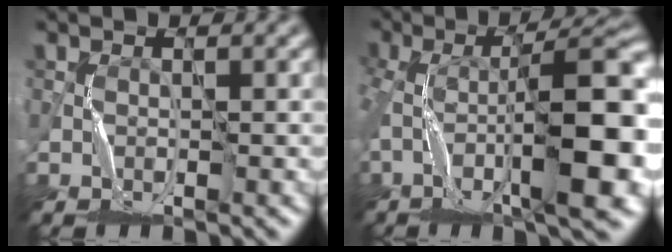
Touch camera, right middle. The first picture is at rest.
{"total": 12.9, "force": [-3.4, 3.5, 12.0], "torque": [-0.193, 0.006, -0.050]}